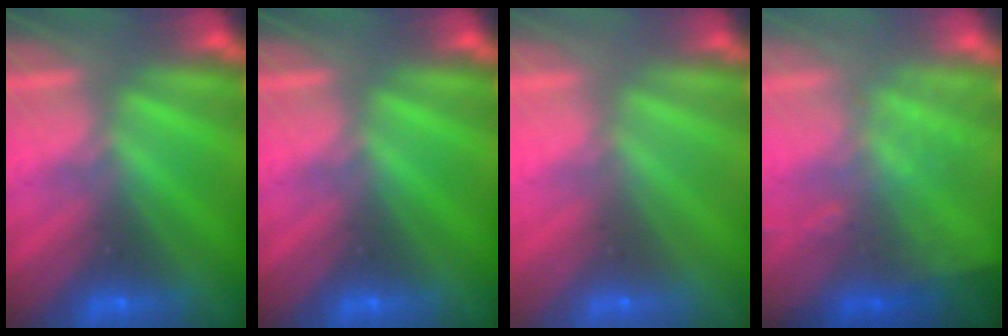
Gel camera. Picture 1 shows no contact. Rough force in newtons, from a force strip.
{"total": 0.0}
{"total": 2.9}
{"total": 2.6}